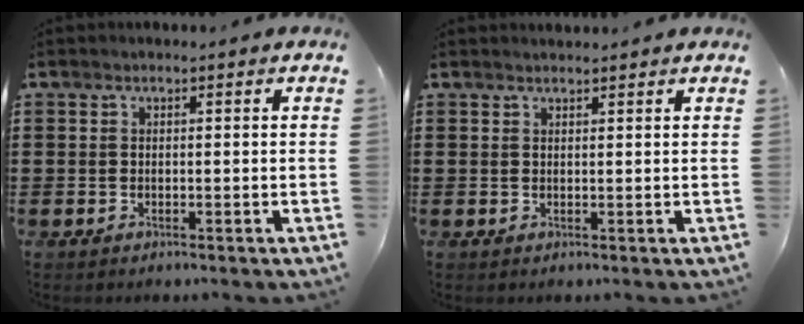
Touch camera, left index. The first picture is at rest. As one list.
[{"total": 1.1, "force": [1.1, 0.0, 0.0], "torque": [-0.002, -0.001, 0.022]}]